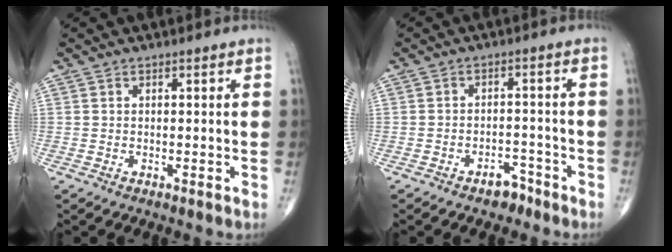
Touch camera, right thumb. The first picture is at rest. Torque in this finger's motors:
{"motor_torque": [2.62, 0.48, 0.23, -0.49, 0.02]}